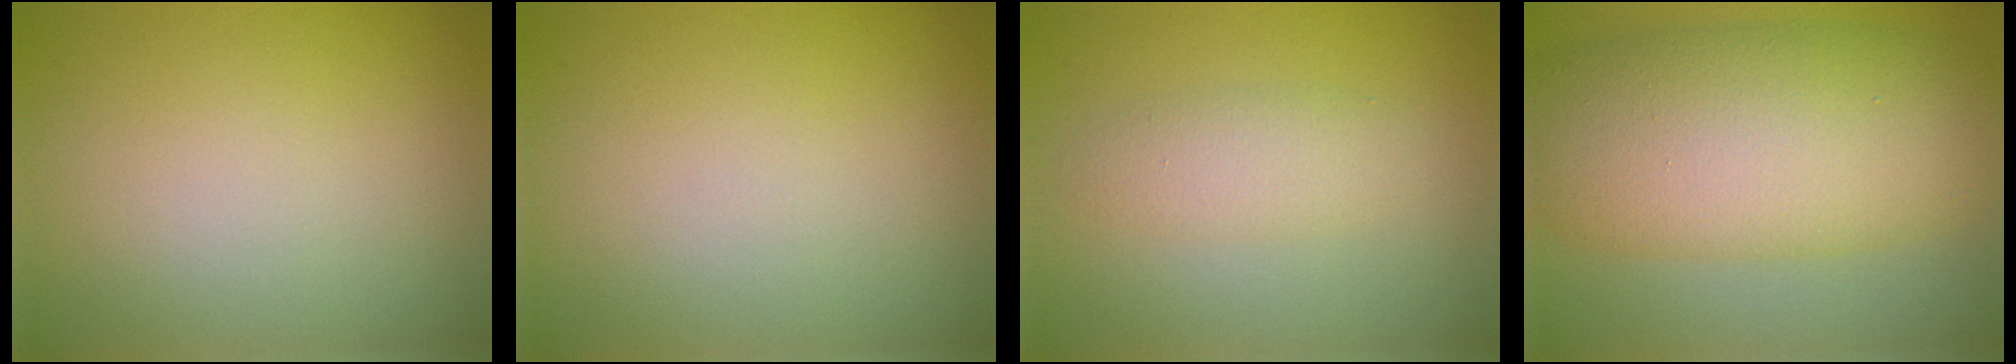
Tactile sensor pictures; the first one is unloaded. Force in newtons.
{"total": 0.0}
{"total": 2.3, "press": 2.3, "slide": 0.1}
{"total": 11.6, "press": 11.6, "slide": 0.1}